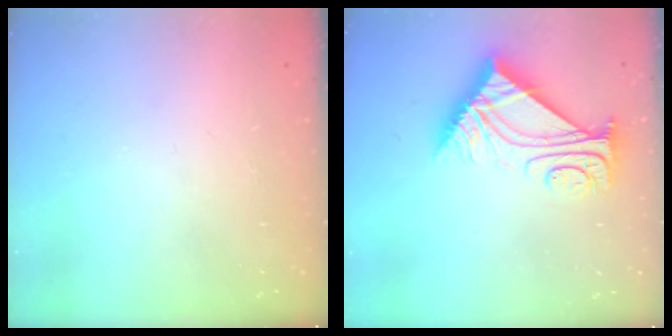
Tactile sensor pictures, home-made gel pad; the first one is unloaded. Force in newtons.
{"total": 10.5, "press": 10.5, "slide": 0.5}